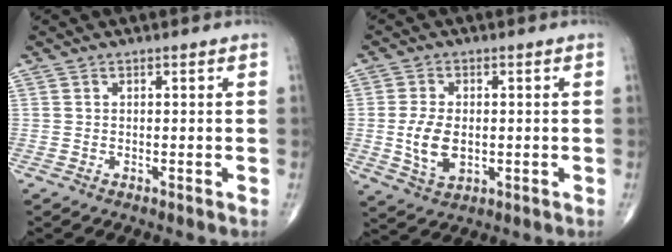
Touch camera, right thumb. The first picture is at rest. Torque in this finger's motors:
{"motor_torque": [-0.21, 0.45, 0.59, -0.09, 0.03]}